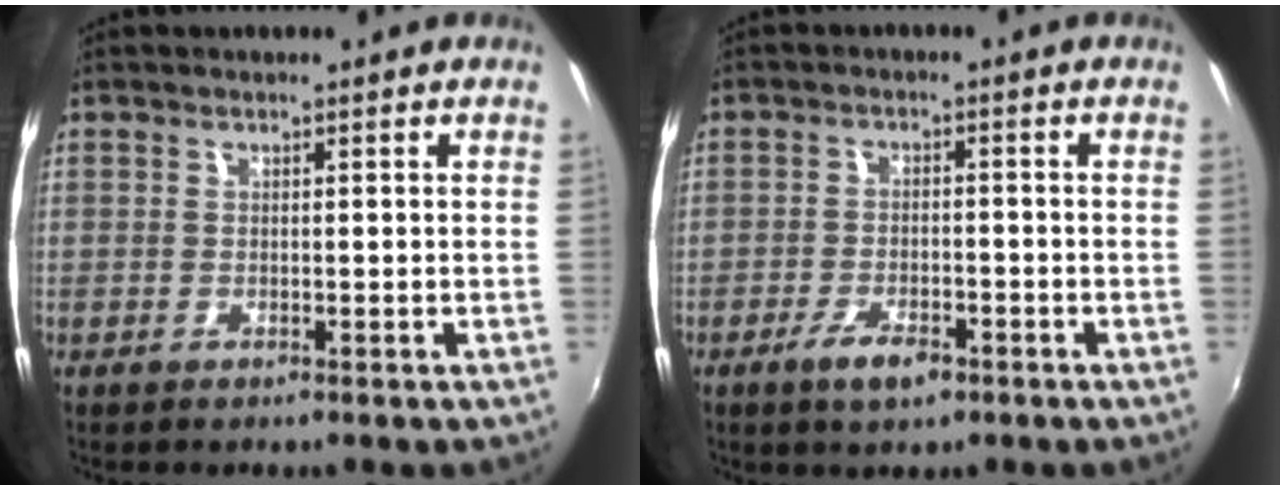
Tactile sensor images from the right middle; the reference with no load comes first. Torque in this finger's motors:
{"motor_torque": [0.78, -0.66, 0.21, 0.07]}